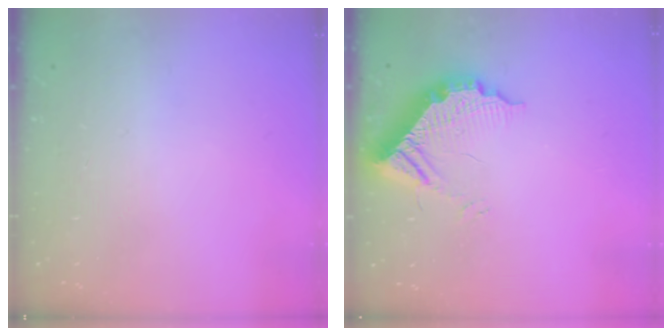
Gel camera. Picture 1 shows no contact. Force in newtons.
{"total": 13.0, "press": 12.9, "slide": 1.1}